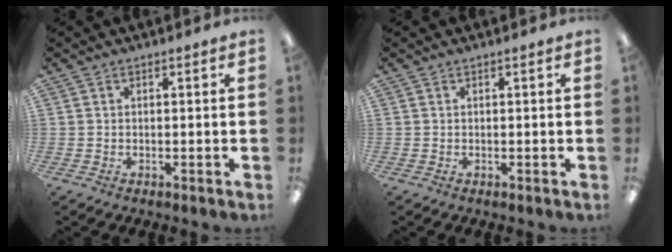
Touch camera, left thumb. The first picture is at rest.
{"total": 0.0}